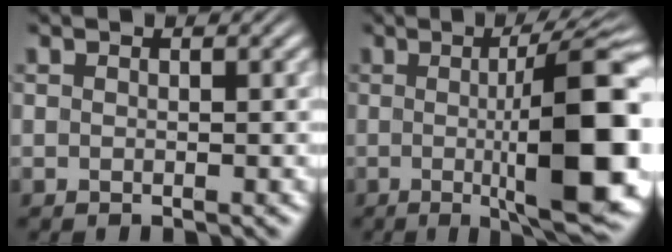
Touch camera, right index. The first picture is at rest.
{"total": 12.5, "force": [-1.5, 2.3, 12.1], "torque": [-0.149, 0.012, -0.027]}